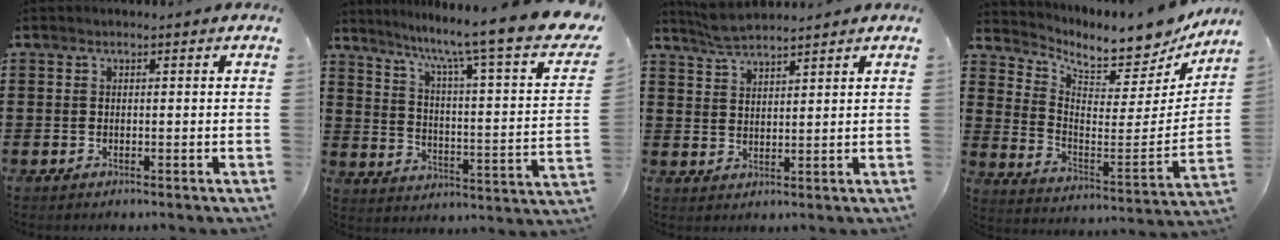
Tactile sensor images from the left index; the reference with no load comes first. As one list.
[{"total": 9.5, "force": [7.5, -0.4, 5.9], "torque": [-0.124, -0.066, 0.109]}, {"total": 3.7, "force": [3.6, 0.5, 1.0], "torque": [-0.031, -0.005, 0.067]}, {"total": 6.9, "force": [6.4, 1.1, 2.3], "torque": [-0.065, -0.063, 0.103]}]